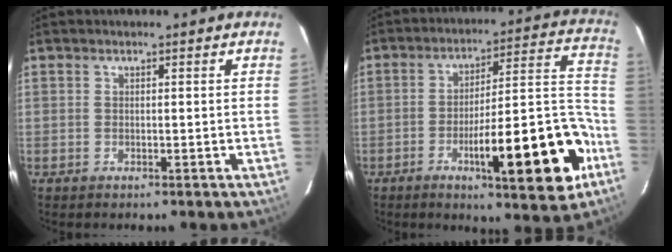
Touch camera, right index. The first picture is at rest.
{"total": 20.0, "force": [-8.1, 3.0, 18.0], "torque": [-0.213, 0.019, -0.107]}